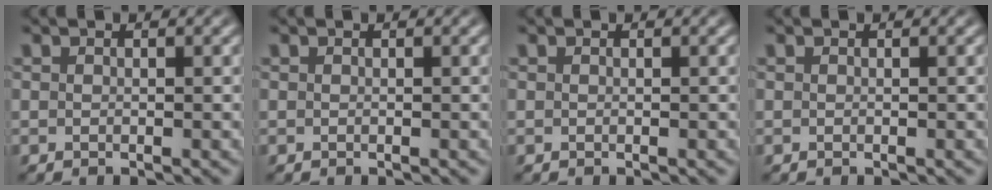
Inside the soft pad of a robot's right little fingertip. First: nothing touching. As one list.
[{"total": 0.0}, {"total": 0.0}, {"total": 0.0}]